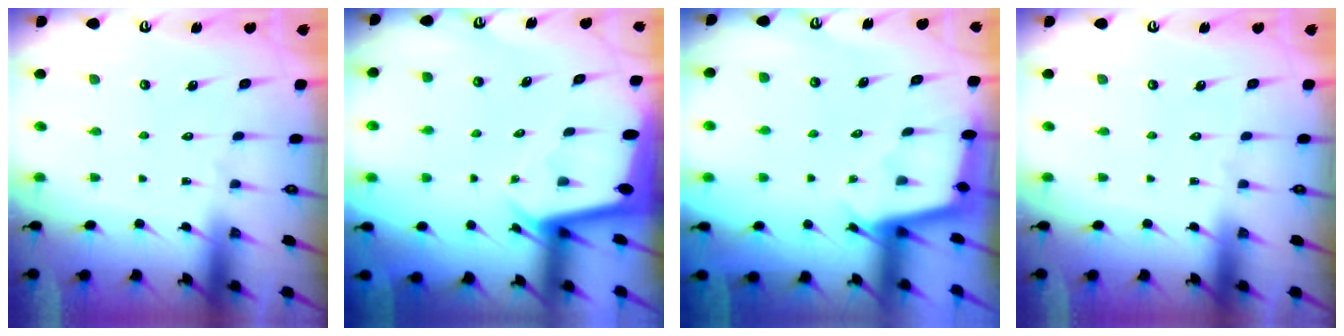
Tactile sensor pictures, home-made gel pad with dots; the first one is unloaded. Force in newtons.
{"total": 1.9, "press": 1.9, "slide": 0.1}
{"total": 2.5, "press": 2.4, "slide": 0.3}
{"total": 0.0}